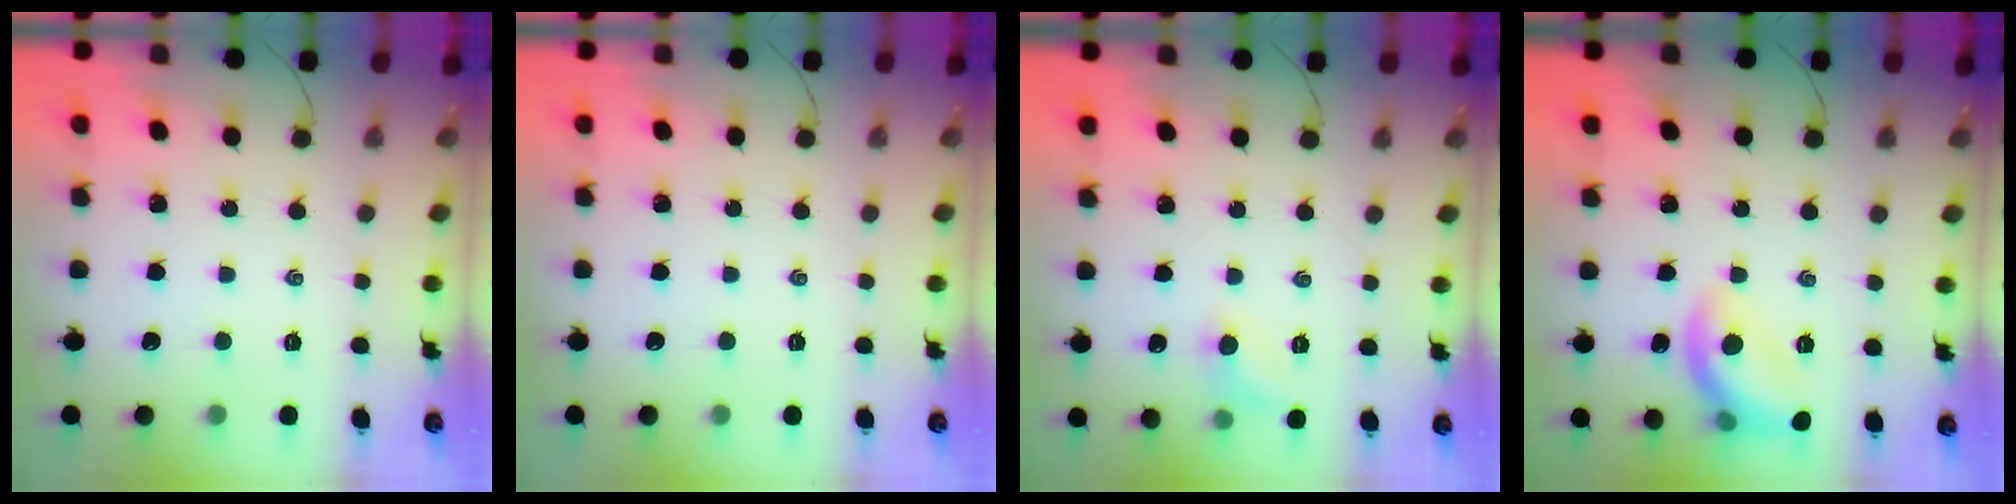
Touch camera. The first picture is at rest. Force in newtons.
{"total": 0.0}
{"total": 5.9, "press": 5.6, "slide": 1.7}
{"total": 11.8, "press": 11.8, "slide": 0.5}